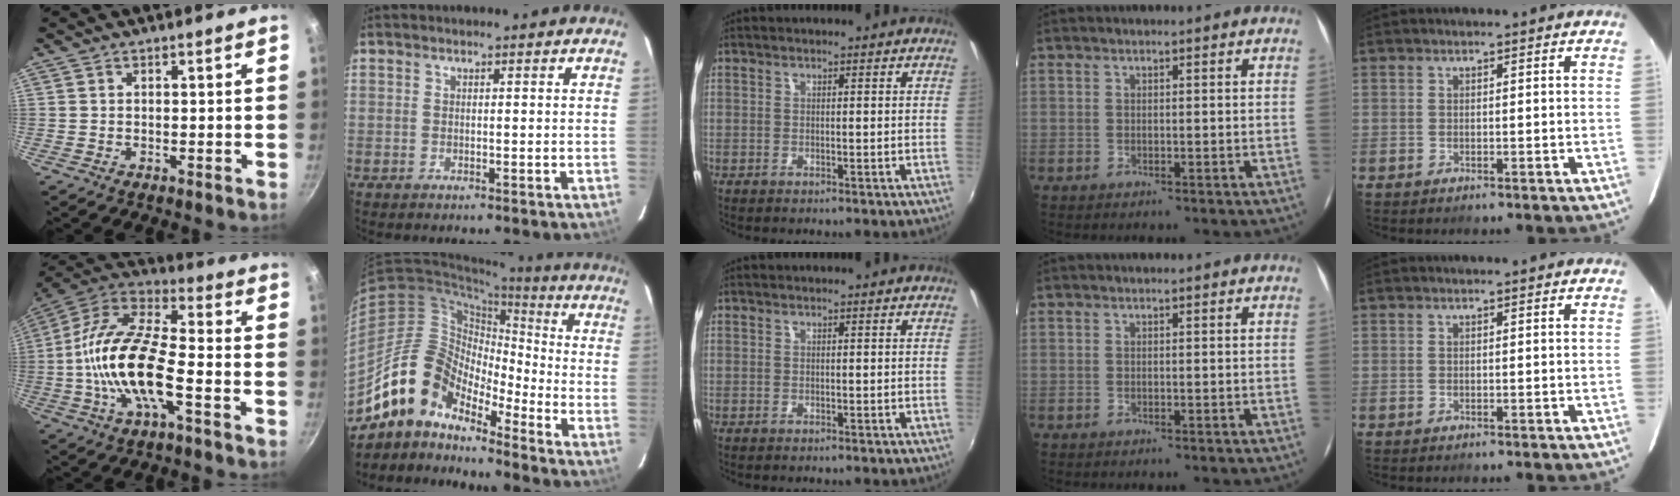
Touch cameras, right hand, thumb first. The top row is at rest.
{"thumb": {"total": 18.2, "force": [-4.4, 6.9, 16.3], "torque": [-0.310, 0.041, -0.105]}, "index": {"total": 12.9, "force": [-10.7, 5.4, 4.8], "torque": [-0.081, 0.022, -0.213]}}